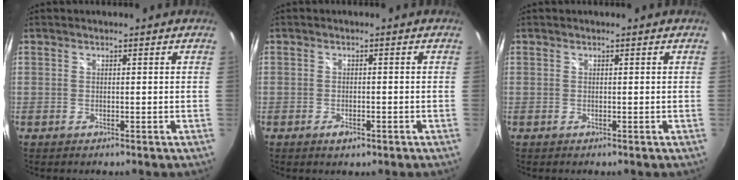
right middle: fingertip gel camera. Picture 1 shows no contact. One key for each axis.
{"total": 2.1, "fx": -1.2, "fy": 1.1, "fz": 1.3, "tx": -0.023, "ty": -0.004, "tz": -0.020}
{"total": 0.0}